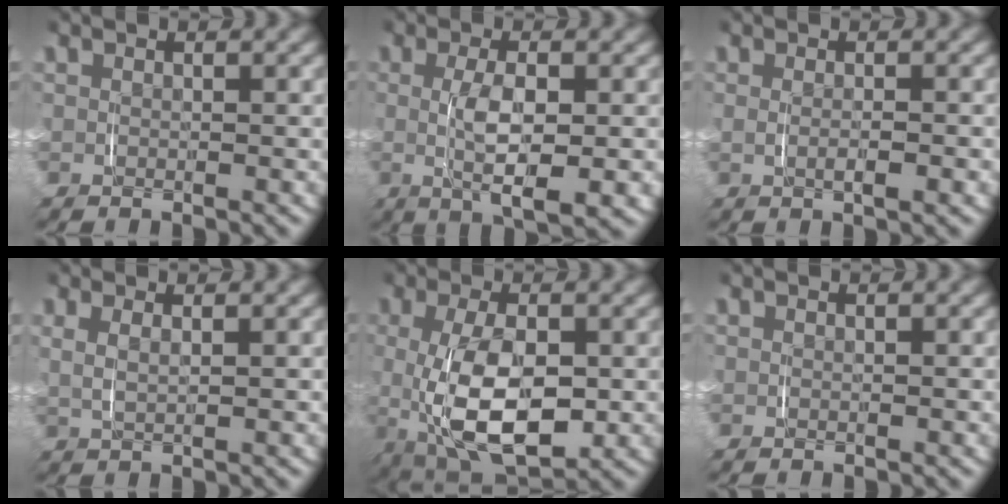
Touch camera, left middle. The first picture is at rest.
{"total": 5.0, "force": [-0.5, 1.0, 4.9], "torque": [-0.086, -0.012, -0.003]}
{"total": 1.2, "force": [-0.3, -0.2, 1.1], "torque": [-0.020, -0.003, -0.002]}
{"total": 1.2, "force": [0.6, -0.1, 1.1], "torque": [-0.022, -0.001, 0.018]}
{"total": 7.9, "force": [-1.3, 3.4, 7.0], "torque": [-0.129, -0.018, -0.012]}
{"total": 0.0}